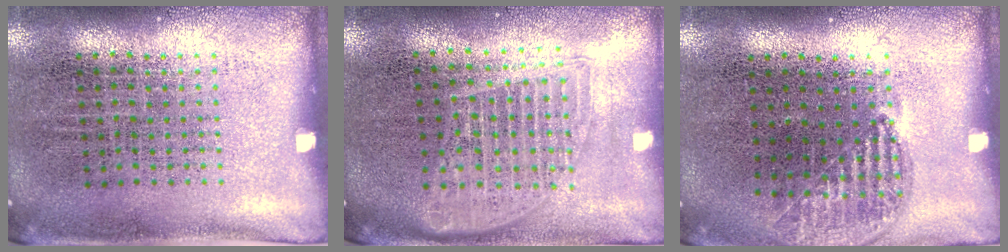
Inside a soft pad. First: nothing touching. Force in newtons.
{"total": 1.6, "press": 1.4, "slide": 0.7}
{"total": 1.0, "press": 1.0, "slide": 0.0}